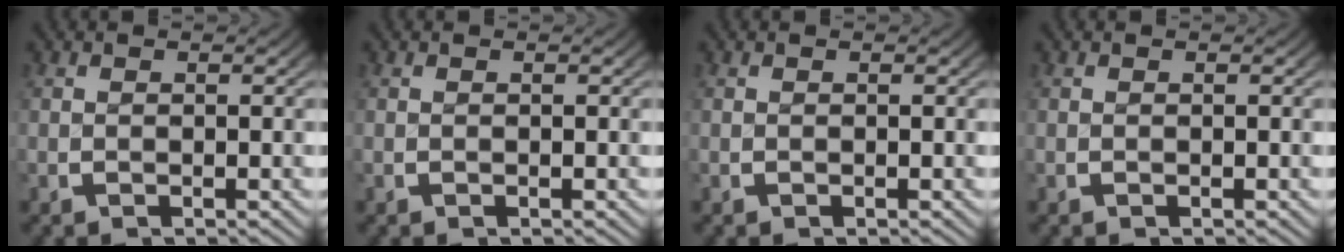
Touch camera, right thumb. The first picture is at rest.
{"total": 0.0}
{"total": 0.0}
{"total": 0.0}